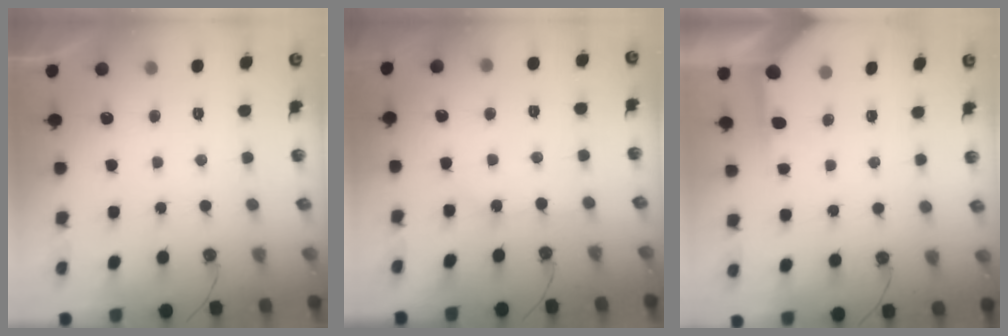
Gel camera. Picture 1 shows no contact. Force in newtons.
{"total": 3.7, "press": 3.6, "slide": 0.6}
{"total": 3.9, "press": 3.9, "slide": 0.4}